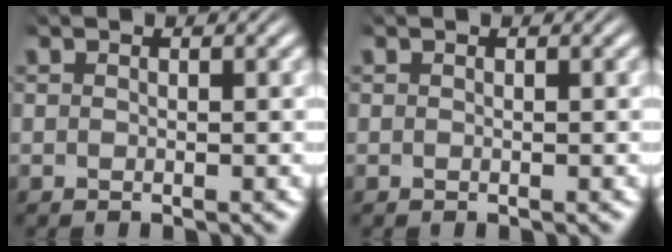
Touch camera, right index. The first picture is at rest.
{"total": 0.0}